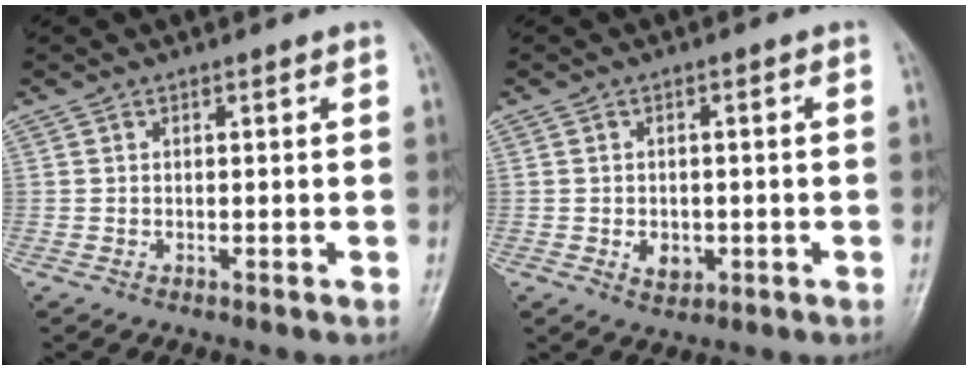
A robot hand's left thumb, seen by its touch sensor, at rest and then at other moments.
{"total": 3.3, "force": [-0.9, 2.5, 1.9], "torque": [-0.017, 0.001, -0.006]}